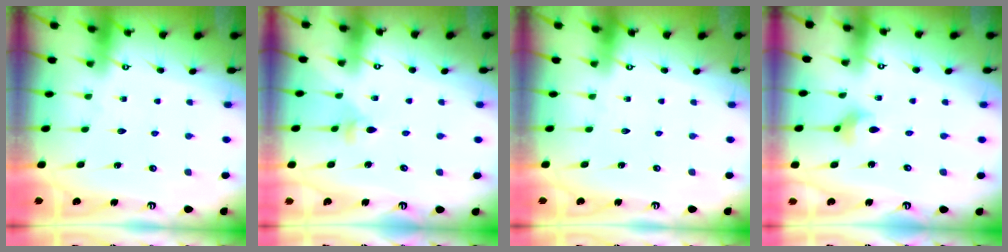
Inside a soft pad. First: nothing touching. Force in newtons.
{"total": 4.3, "press": 4.2, "slide": 0.6}
{"total": 0.0}
{"total": 3.1, "press": 3.0, "slide": 0.7}